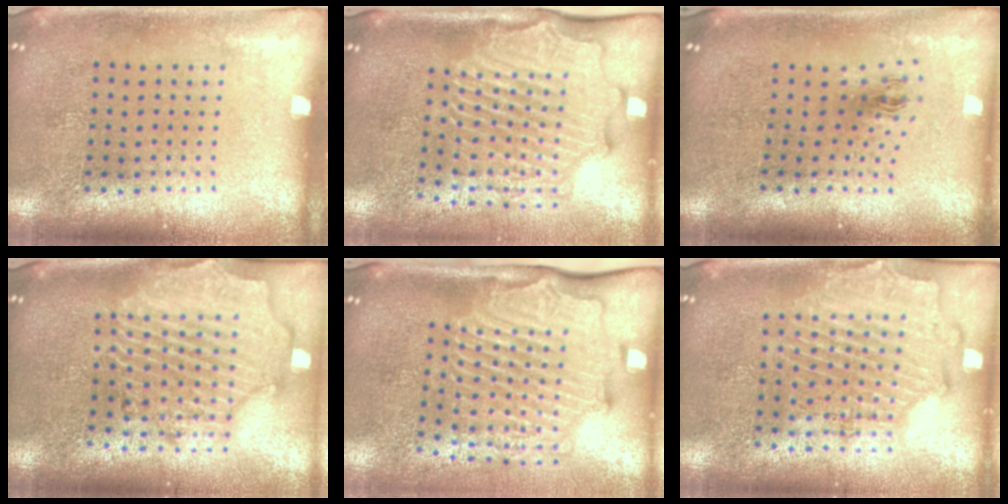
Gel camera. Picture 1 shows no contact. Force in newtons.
{"total": 2.6, "press": 2.2, "slide": 1.4}
{"total": 1.0, "press": 0.4, "slide": 0.9}
{"total": 2.8, "press": 2.5, "slide": 1.3}
{"total": 2.9, "press": 2.2, "slide": 1.9}
{"total": 1.9, "press": 1.7, "slide": 0.8}